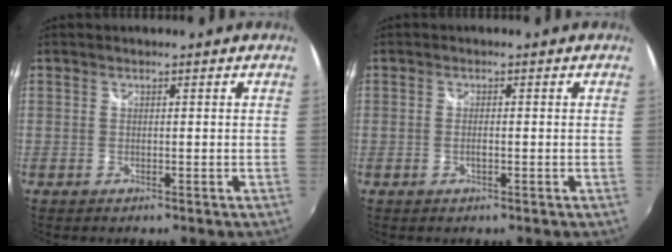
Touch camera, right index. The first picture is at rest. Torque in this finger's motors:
{"motor_torque": [-0.36, 0.00, -0.08, 0.00]}